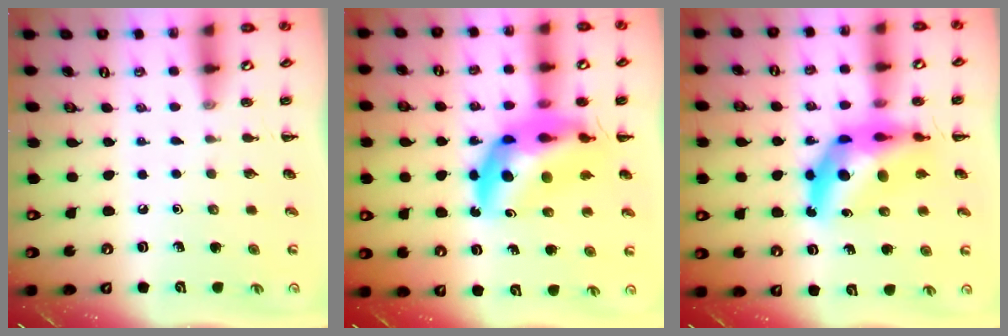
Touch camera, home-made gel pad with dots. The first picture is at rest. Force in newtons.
{"total": 17.0, "press": 16.4, "slide": 4.7}
{"total": 12.9, "press": 12.4, "slide": 3.8}